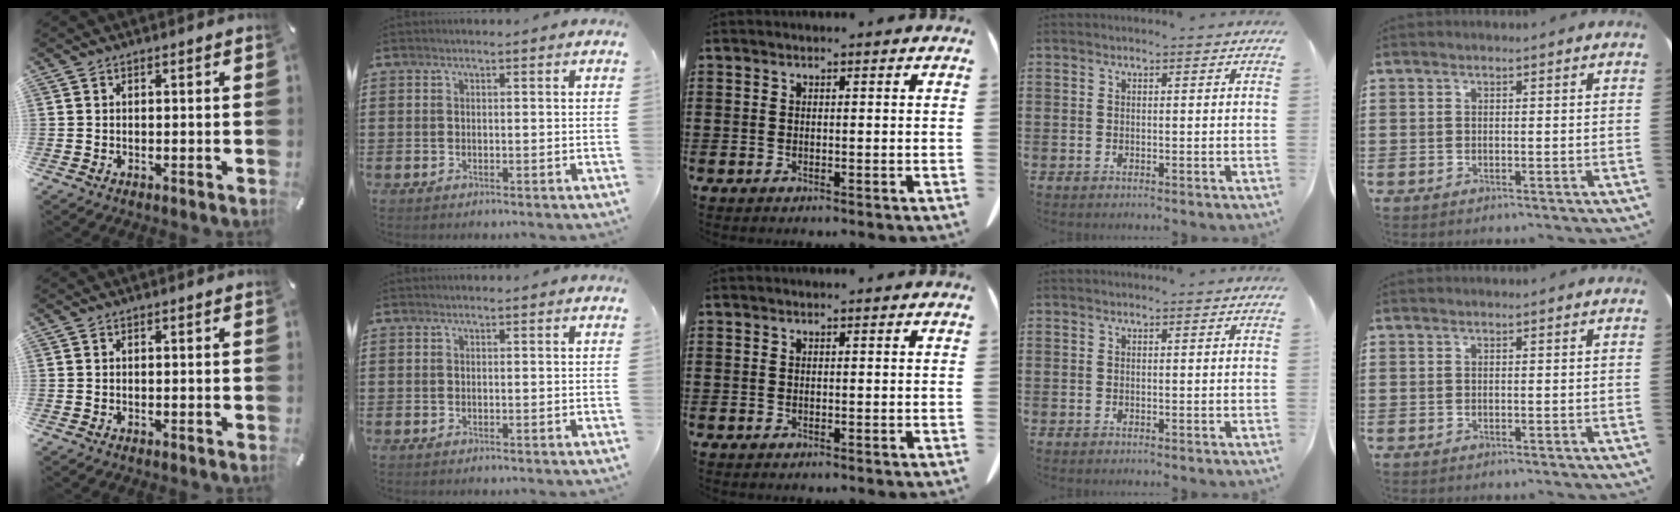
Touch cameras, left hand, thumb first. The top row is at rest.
{}